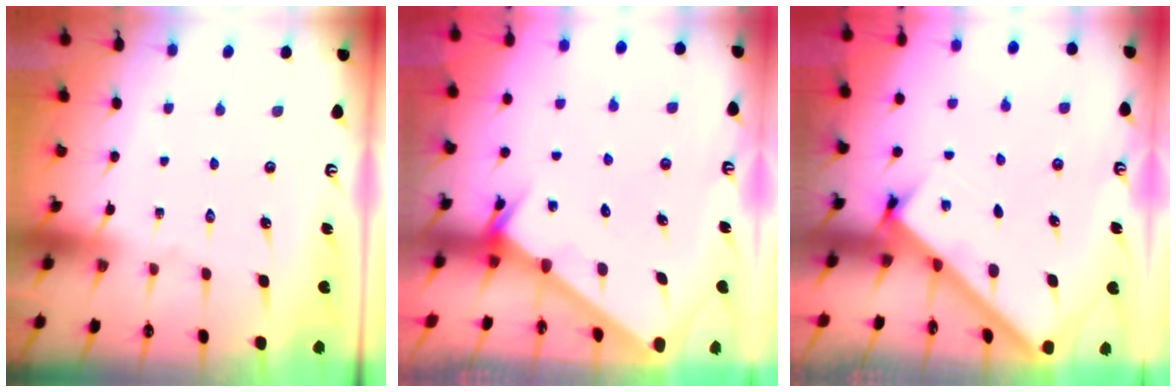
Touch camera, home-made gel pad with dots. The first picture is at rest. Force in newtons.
{"total": 2.6, "press": 2.6, "slide": 0.0}
{"total": 2.4, "press": 2.4, "slide": 0.3}